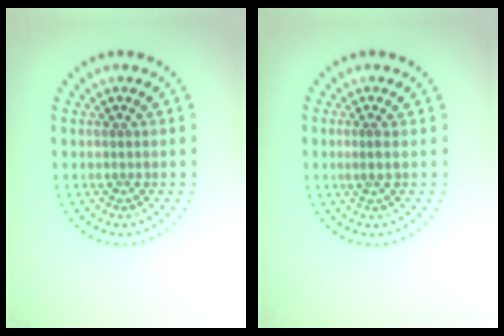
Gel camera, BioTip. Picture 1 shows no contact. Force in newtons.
{"total": 0.6, "press": 0.5, "slide": 0.4}